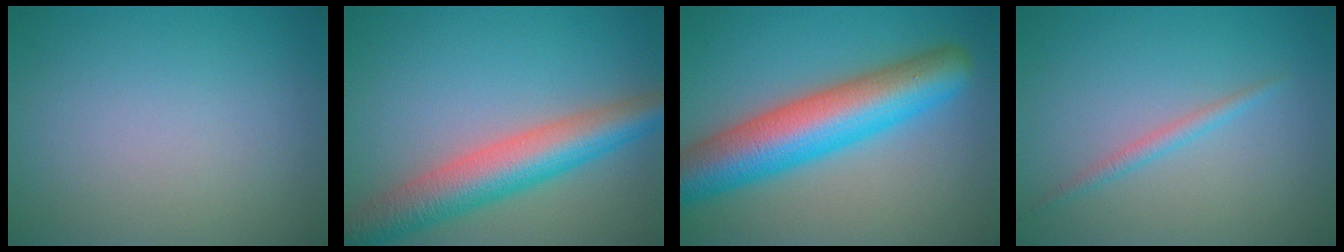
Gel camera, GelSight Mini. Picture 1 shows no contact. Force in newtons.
{"total": 7.5, "press": 7.5, "slide": 0.2}
{"total": 10.1, "press": 10.0, "slide": 0.2}
{"total": 1.3, "press": 1.3, "slide": 0.0}